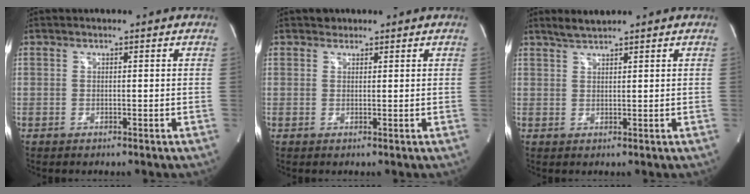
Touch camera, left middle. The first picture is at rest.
{"total": 1.1, "force": [0.8, 0.7, -0.1], "torque": [0.002, 0.000, 0.008]}
{"total": 2.3, "force": [2.2, -0.1, 0.8], "torque": [-0.022, 0.006, 0.042]}